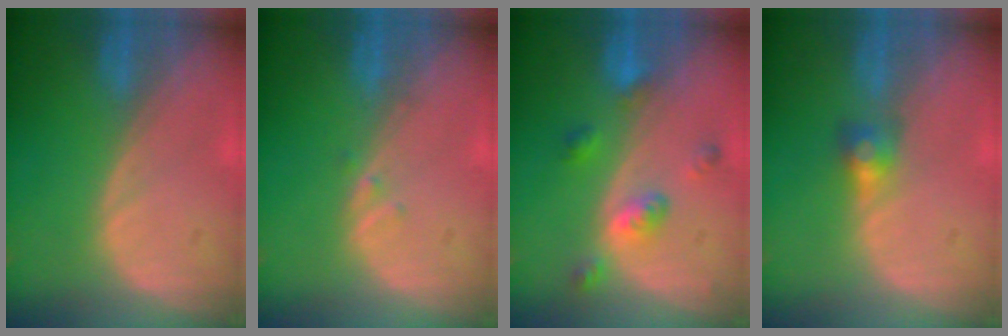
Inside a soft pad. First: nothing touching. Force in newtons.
{"total": 0.8, "press": 0.8, "slide": 0.1}
{"total": 5.3, "press": 4.6, "slide": 2.6}
{"total": 2.8, "press": 2.5, "slide": 1.3}